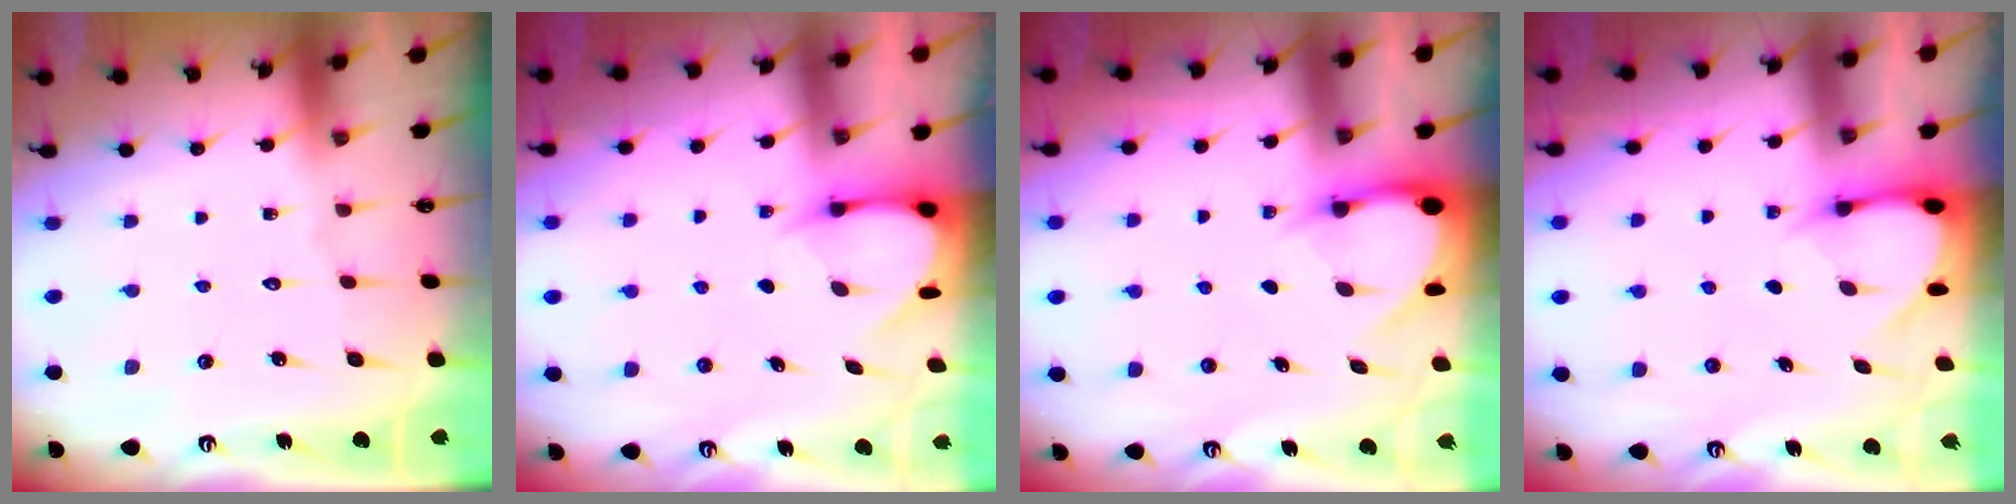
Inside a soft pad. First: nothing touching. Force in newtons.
{"total": 3.9, "press": 3.9, "slide": 0.4}
{"total": 3.5, "press": 3.5, "slide": 0.2}
{"total": 3.7, "press": 3.7, "slide": 0.2}